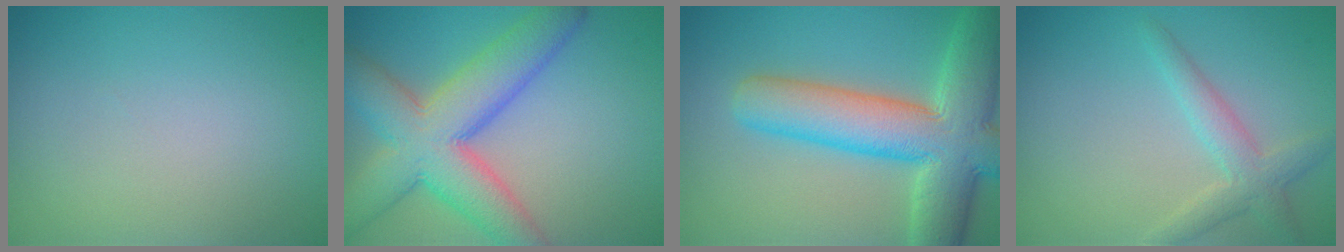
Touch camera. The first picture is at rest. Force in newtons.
{"total": 9.7, "press": 9.7, "slide": 0.3}
{"total": 10.9, "press": 10.9, "slide": 0.6}
{"total": 2.8, "press": 2.8, "slide": 0.1}